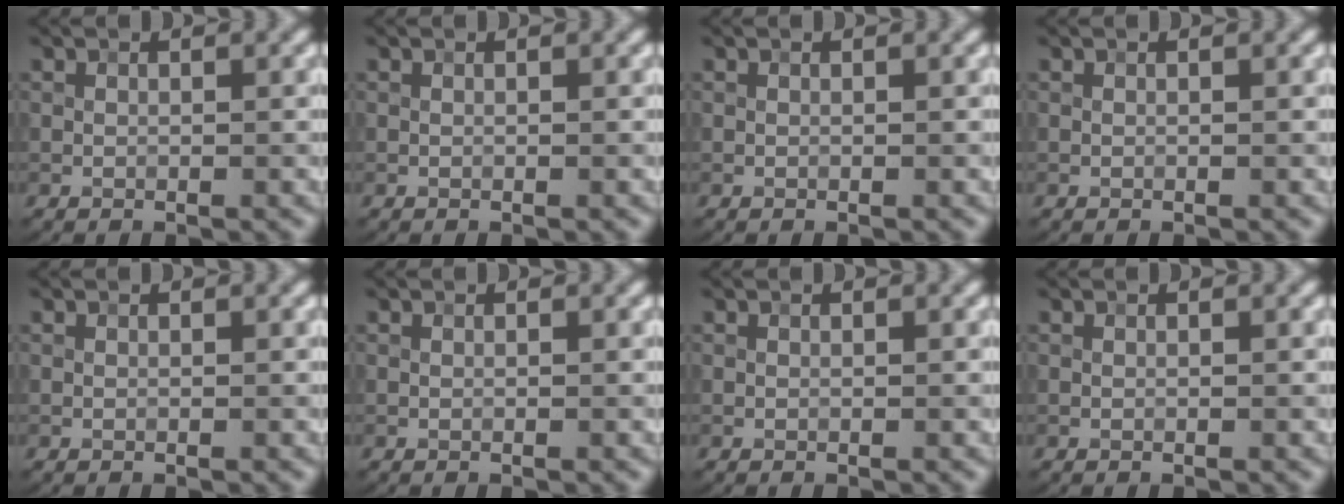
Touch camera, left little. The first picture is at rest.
{"total": 0.0}
{"total": 0.0}
{"total": 0.0}
{"total": 0.0}
{"total": 0.0}
{"total": 0.0}
{"total": 0.0}